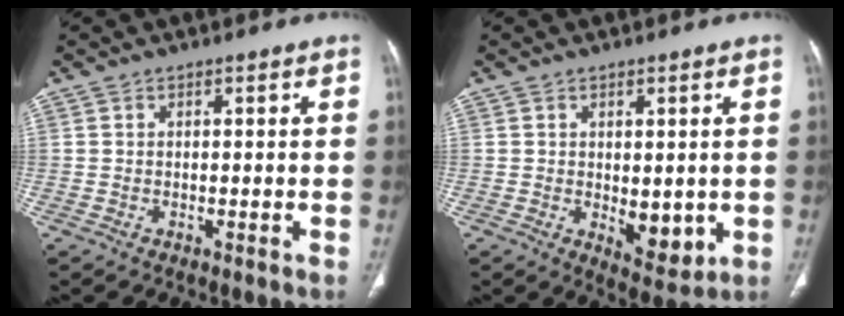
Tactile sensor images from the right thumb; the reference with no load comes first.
{"total": 6.4, "force": [-0.7, 3.4, 5.4], "torque": [-0.053, -0.016, 0.006]}